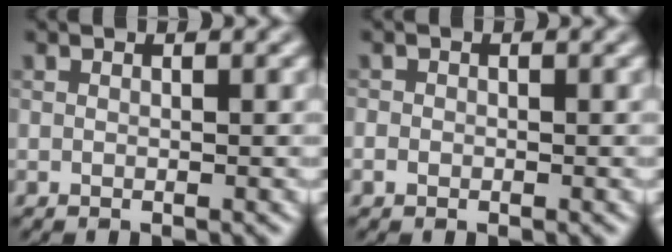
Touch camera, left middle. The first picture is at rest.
{"total": 0.9, "force": [-0.3, 0.8, 0.3], "torque": [-0.001, -0.004, -0.008]}